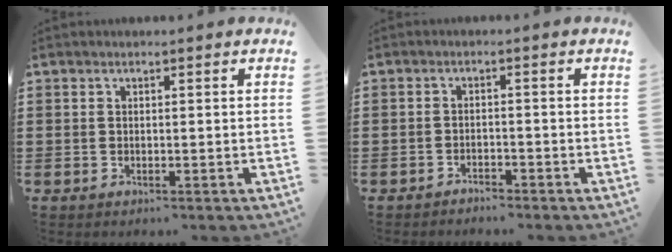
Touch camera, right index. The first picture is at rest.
{"total": 1.5, "force": [-1.5, 0.2, 0.0], "torque": [-0.006, 0.003, -0.033]}